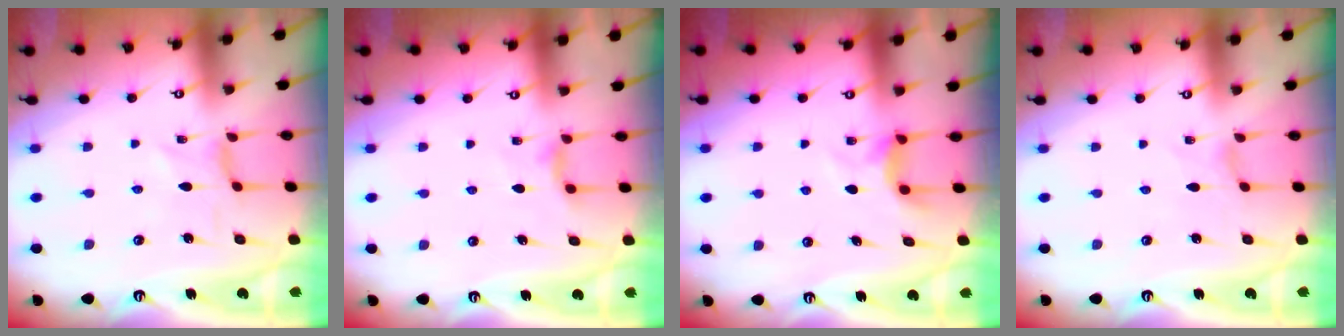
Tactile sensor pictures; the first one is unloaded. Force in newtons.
{"total": 4.2, "press": 4.2, "slide": 0.5}
{"total": 4.8, "press": 4.8, "slide": 0.5}
{"total": 0.0}